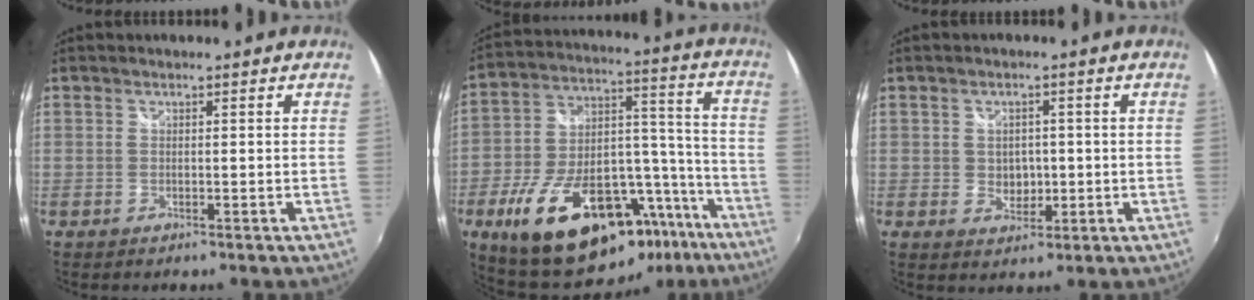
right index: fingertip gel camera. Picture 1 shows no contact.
{"total": 29.7, "force": [-18.2, 14.1, 18.8], "torque": [-0.312, 0.035, -0.250]}
{"total": 3.8, "force": [-0.2, 3.2, 2.1], "torque": [-0.032, 0.004, 0.001]}